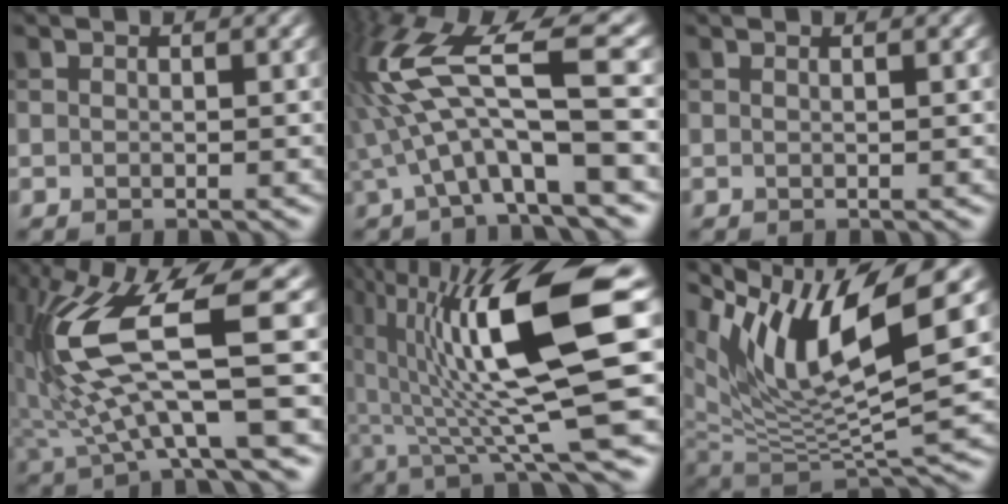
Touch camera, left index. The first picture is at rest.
{"total": 11.3, "force": [1.0, 2.6, 10.9], "torque": [-0.205, 0.018, 0.019]}
{"total": 0.9, "force": [0.5, 0.4, 0.6], "torque": [-0.002, -0.002, -0.002]}
{"total": 10.3, "force": [0.9, 2.5, 10.0], "torque": [-0.206, -0.003, 0.021]}
{"total": 14.5, "force": [2.8, 2.6, 14.0], "torque": [-0.230, 0.009, 0.051]}
{"total": 11.0, "force": [5.7, 3.1, 8.9], "torque": [-0.168, -0.004, 0.113]}